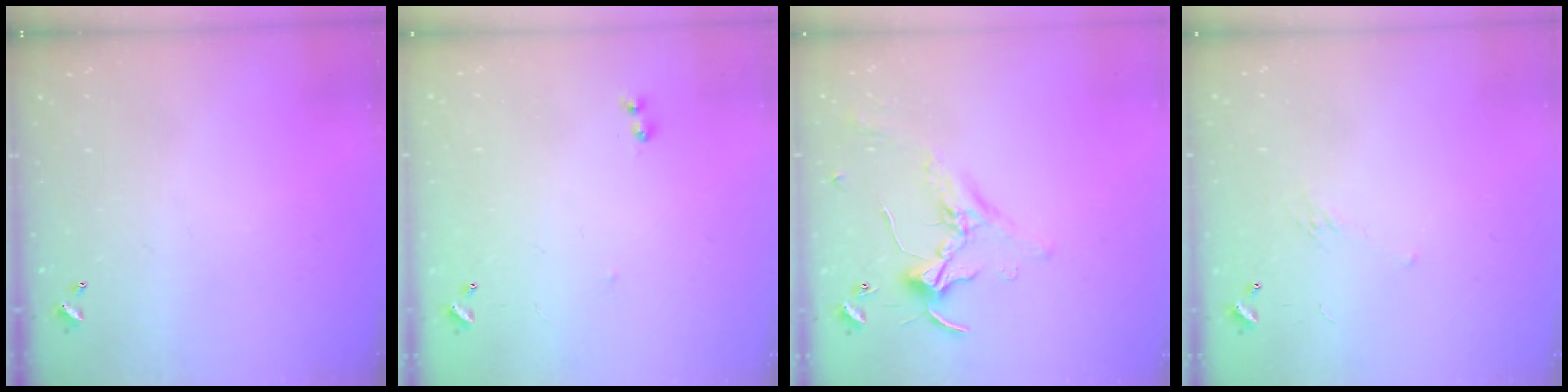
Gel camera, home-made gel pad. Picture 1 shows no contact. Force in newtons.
{"total": 6.4, "press": 6.4, "slide": 0.8}
{"total": 0.8, "press": 0.7, "slide": 0.4}
{"total": 6.1, "press": 6.1, "slide": 0.9}